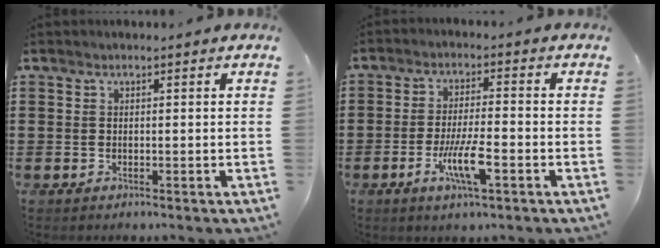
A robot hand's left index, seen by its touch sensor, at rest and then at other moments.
{"total": 7.1, "force": [-2.8, 1.5, 6.3], "torque": [-0.119, -0.007, -0.049]}